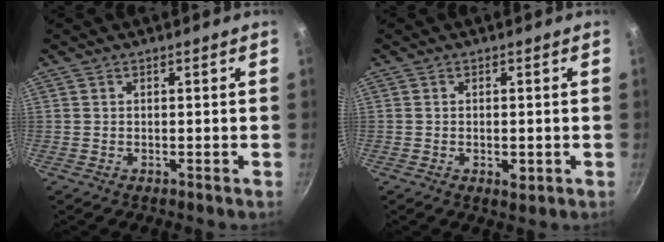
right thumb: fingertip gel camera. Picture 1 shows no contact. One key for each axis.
{"total": 2.5, "fx": -0.6, "fy": 1.3, "fz": 2.1, "tx": -0.035, "ty": -0.004, "tz": -0.009}